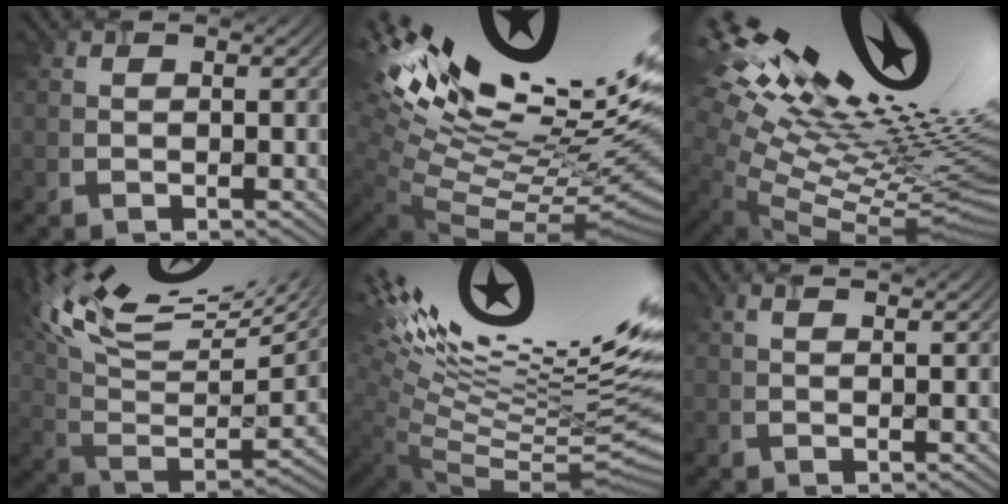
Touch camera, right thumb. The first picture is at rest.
{"total": 18.9, "force": [8.4, 6.3, 15.7], "torque": [-0.223, 0.020, 0.145]}
{"total": 20.3, "force": [7.8, 7.1, 17.4], "torque": [-0.290, 0.015, 0.142]}
{"total": 16.8, "force": [9.7, 6.1, 12.3], "torque": [-0.279, 0.030, 0.153]}
{"total": 20.0, "force": [8.3, 5.6, 17.3], "torque": [-0.249, 0.049, 0.139]}
{"total": 2.0, "force": [1.5, 0.4, 1.3], "torque": [-0.013, 0.002, 0.022]}